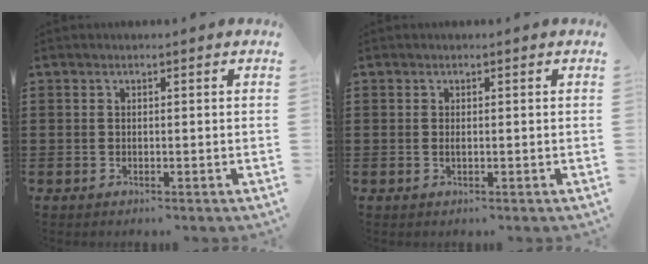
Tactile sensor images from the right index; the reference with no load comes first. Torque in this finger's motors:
{"motor_torque": [2.14, 0.00, 0.07, 0.04]}